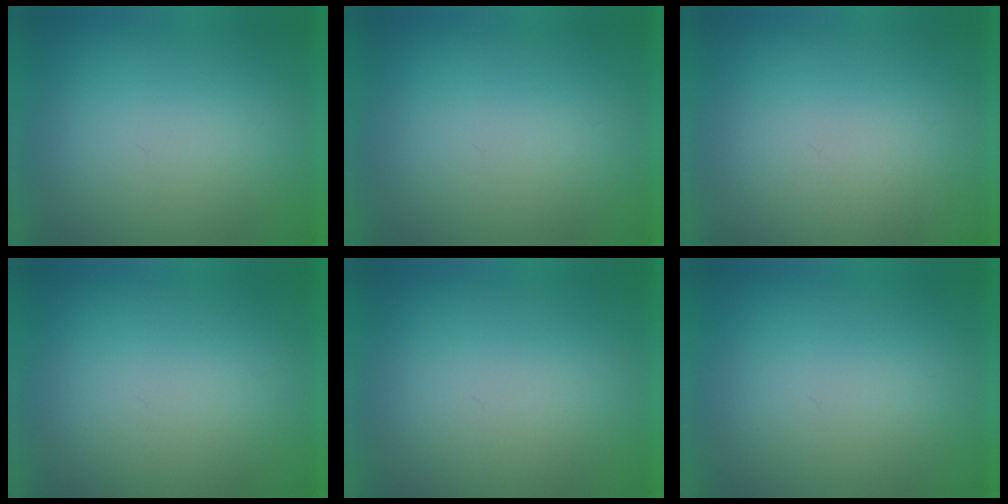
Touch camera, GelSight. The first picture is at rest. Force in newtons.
{"total": 0.0}
{"total": 2.0}
{"total": 0.0}
{"total": 1.3}
{"total": 1.2}